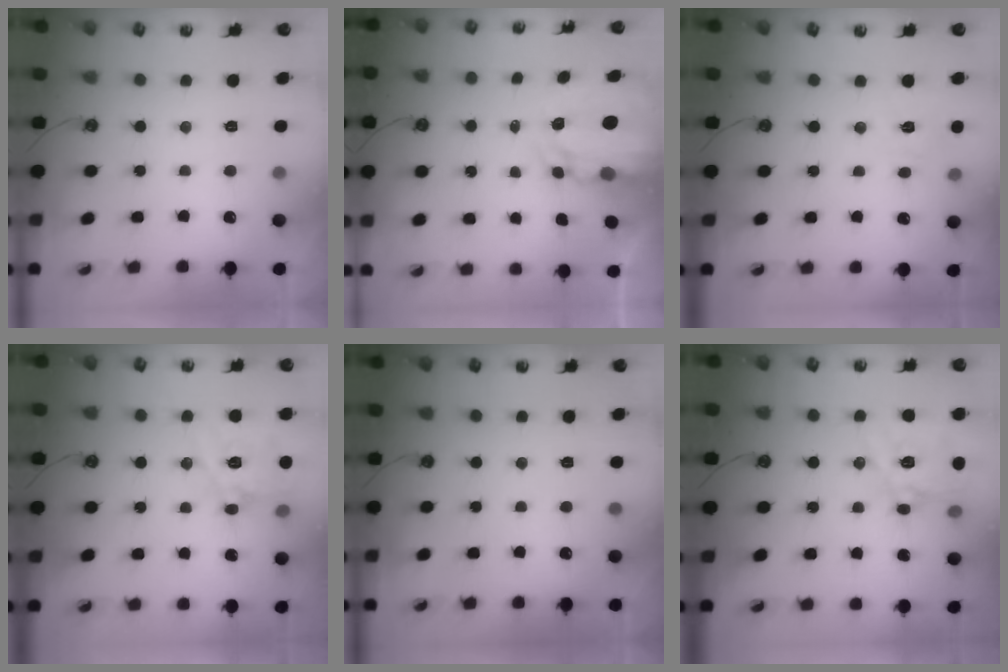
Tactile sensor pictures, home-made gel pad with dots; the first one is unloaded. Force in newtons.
{"total": 6.3, "press": 6.3, "slide": 0.5}
{"total": 5.5, "press": 5.5, "slide": 0.5}
{"total": 14.4, "press": 14.3, "slide": 1.9}
{"total": 0.0}
{"total": 15.1, "press": 15.0, "slide": 1.3}